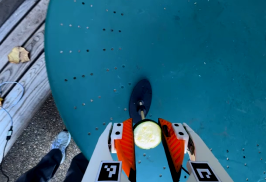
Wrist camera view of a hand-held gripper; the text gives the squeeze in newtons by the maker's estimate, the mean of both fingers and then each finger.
{"total": 12.0, "left": 12.4, "right": 11.6}